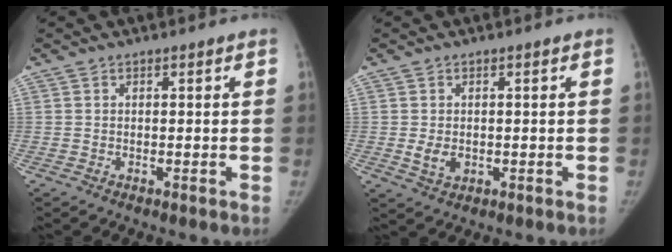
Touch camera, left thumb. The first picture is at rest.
{"total": 3.0, "force": [-0.3, 2.2, 2.1], "torque": [-0.030, -0.004, 0.000]}